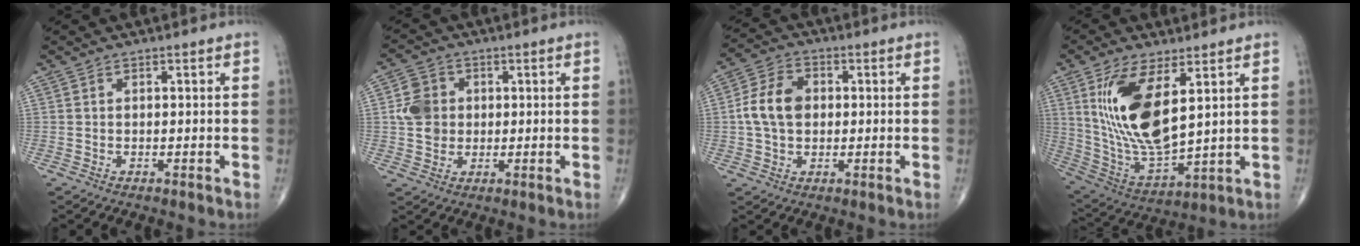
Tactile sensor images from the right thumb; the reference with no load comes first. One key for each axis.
{"total": 6.6, "fx": 0.6, "fy": 5.7, "fz": 3.2, "tx": -0.043, "ty": 0.004, "tz": 0.009}
{"total": 8.6, "fx": 0.5, "fy": 6.2, "fz": 6.0, "tx": -0.104, "ty": 0.017, "tz": 0.003}
{"total": 17.1, "fx": 5.3, "fy": 7.0, "fz": 14.7, "tx": -0.285, "ty": -0.028, "tz": 0.120}